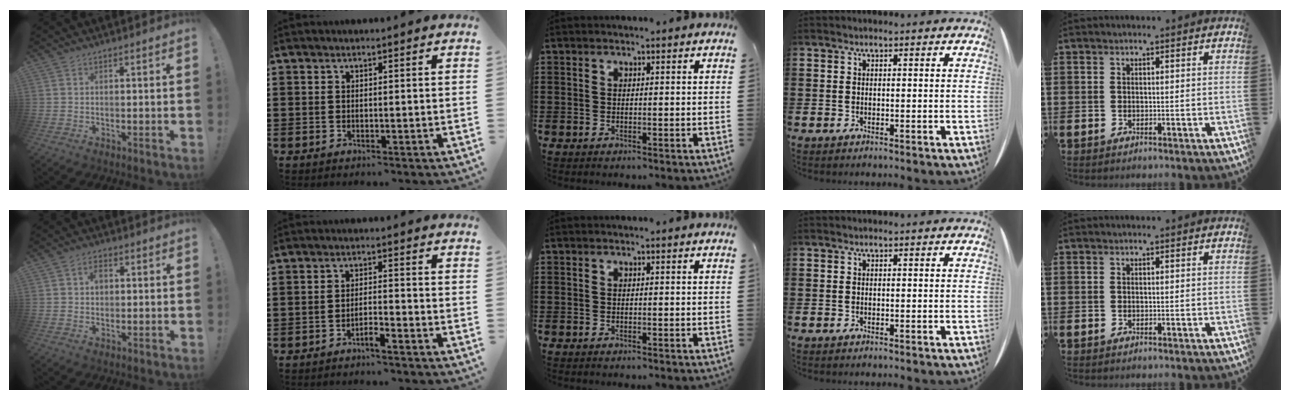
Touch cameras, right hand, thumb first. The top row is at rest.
{"thumb": {"total": 2.8, "force": [0.7, 2.2, 1.6], "torque": [-0.009, 0.001, 0.005]}, "index": {"total": 2.3, "force": [-2.1, -0.3, 1.0], "torque": [-0.021, -0.003, -0.039]}}